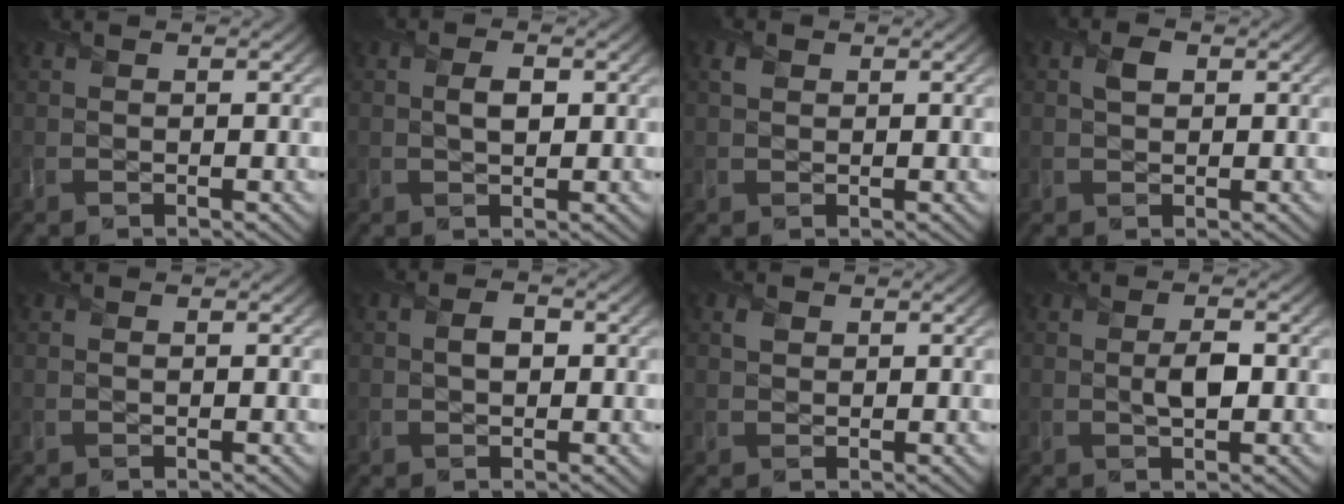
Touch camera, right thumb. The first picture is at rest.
{"total": 2.0, "force": [0.2, 1.2, 1.6], "torque": [-0.032, 0.000, 0.004]}
{"total": 1.1, "force": [0.5, 0.8, 0.4], "torque": [-0.011, 0.003, 0.009]}
{"total": 1.6, "force": [0.4, 1.2, 0.9], "torque": [-0.019, 0.001, 0.007]}
{"total": 0.0}
{"total": 1.8, "force": [0.1, 1.3, 1.2], "torque": [-0.024, 0.000, 0.000]}
{"total": 1.1, "force": [0.5, 0.9, 0.3], "torque": [-0.006, 0.000, 0.010]}
{"total": 2.5, "force": [-0.1, 1.1, 2.2], "torque": [-0.044, -0.002, -0.001]}